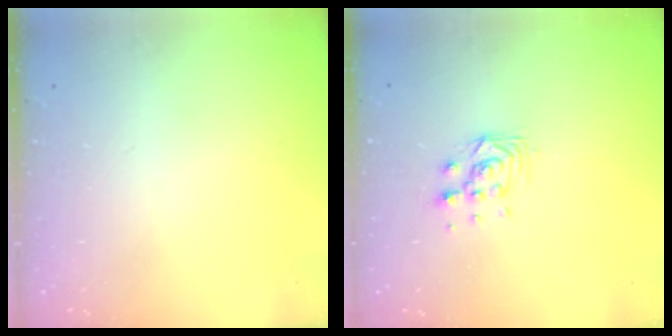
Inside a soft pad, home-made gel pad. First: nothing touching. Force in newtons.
{"total": 6.1, "press": 6.1, "slide": 0.8}